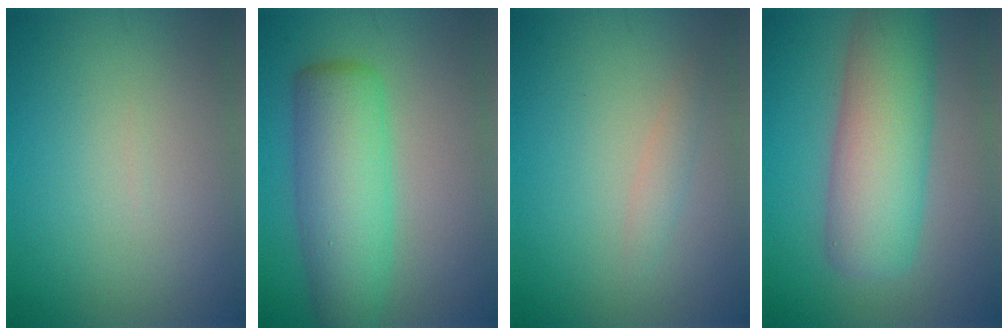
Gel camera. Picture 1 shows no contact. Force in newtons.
{"total": 7.7, "press": 7.7, "slide": 0.2}
{"total": 1.2, "press": 1.2, "slide": 0.0}
{"total": 9.2, "press": 9.2, "slide": 0.3}